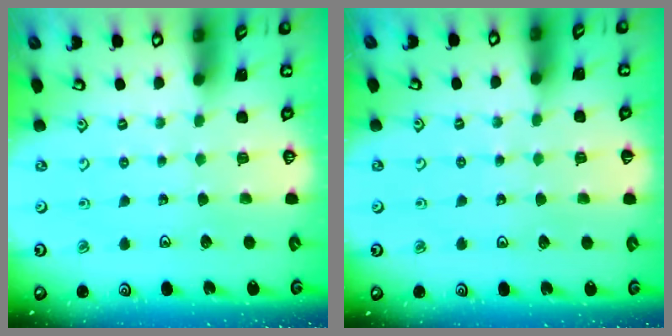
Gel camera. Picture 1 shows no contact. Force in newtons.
{"total": 2.1, "press": 2.1, "slide": 0.2}